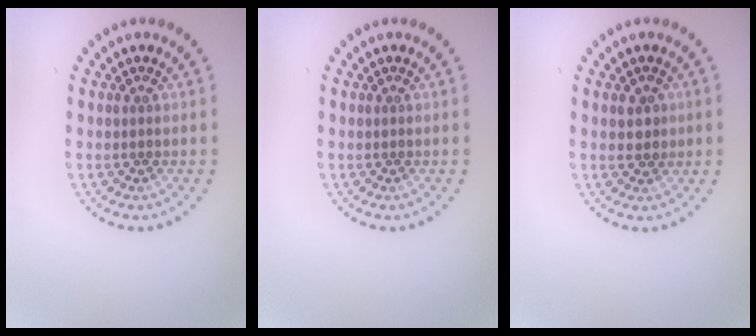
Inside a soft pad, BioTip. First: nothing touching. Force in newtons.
{"total": 0.0}
{"total": 1.6, "press": 1.6, "slide": 0.3}